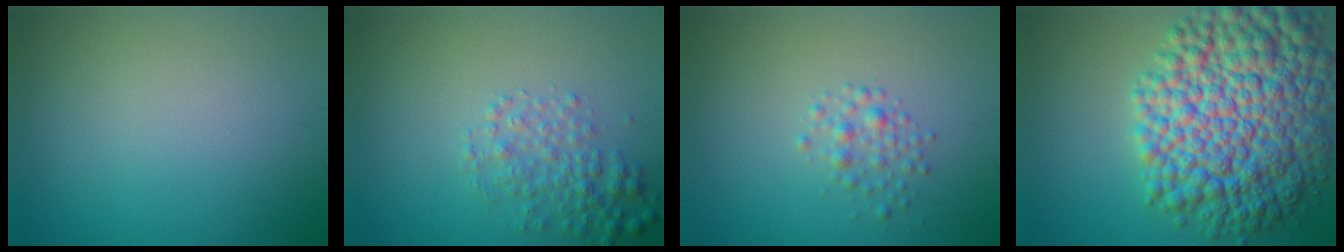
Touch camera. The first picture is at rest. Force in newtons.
{"total": 2.9, "press": 2.9, "slide": 0.1}
{"total": 1.6, "press": 1.6, "slide": 0.1}
{"total": 13.6, "press": 13.6, "slide": 0.2}